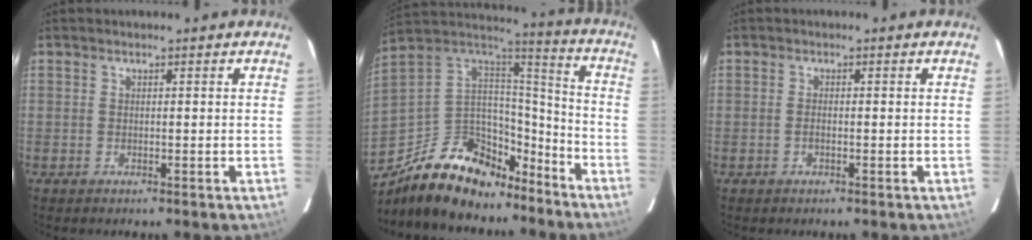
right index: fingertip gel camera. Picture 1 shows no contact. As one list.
[{"total": 23.3, "force": [-16.0, 12.5, 11.6], "torque": [-0.243, 0.033, -0.245]}, {"total": 0.9, "force": [-0.3, 0.4, 0.7], "torque": [-0.015, 0.001, -0.007]}]